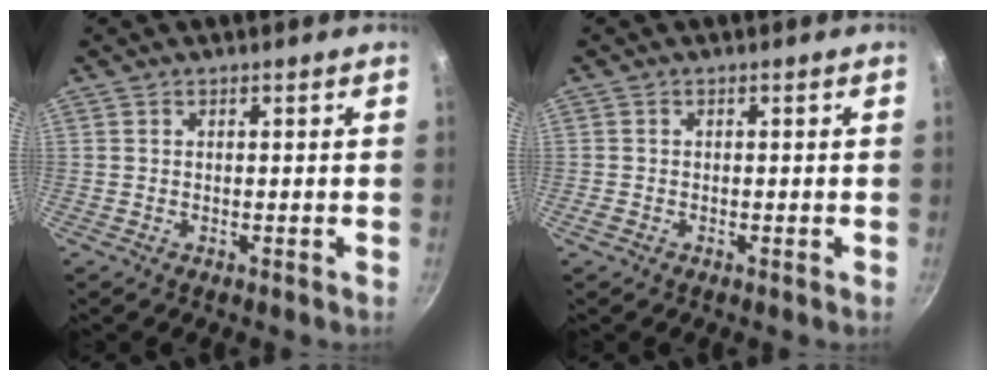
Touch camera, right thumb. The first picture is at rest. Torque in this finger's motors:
{"motor_torque": [0.47, -0.02, 0.32, -0.13, 0.08]}